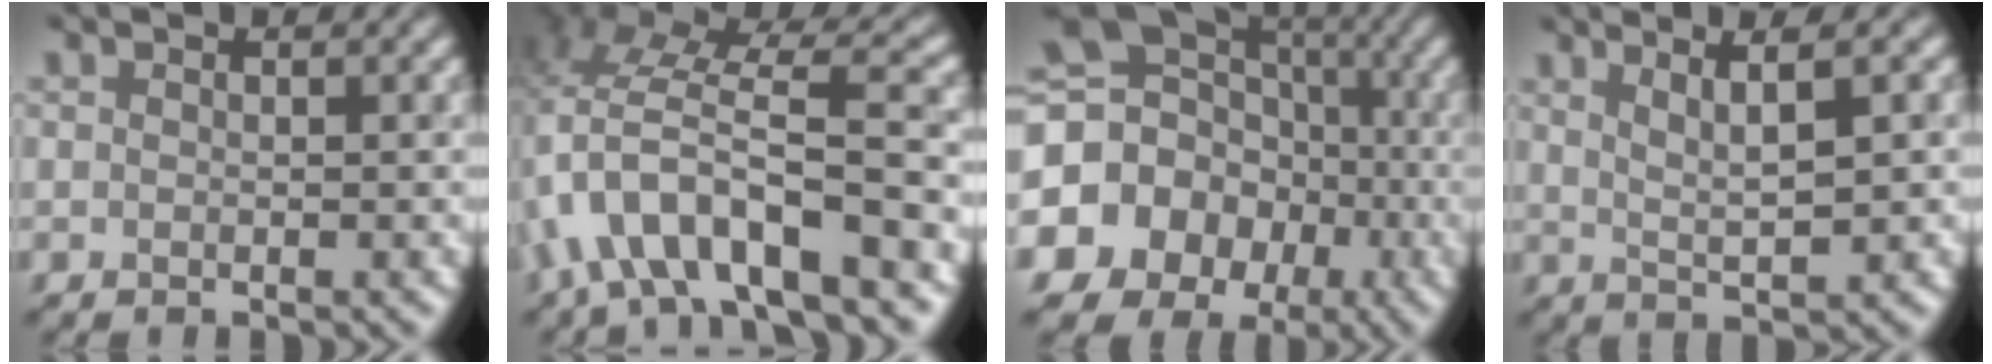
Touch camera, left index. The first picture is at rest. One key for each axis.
{"total": 10.0, "fx": -3.6, "fy": 4.2, "fz": 8.4, "tx": -0.148, "ty": 0.022, "tz": -0.065}
{"total": 18.3, "fx": -3.7, "fy": 17.0, "fz": 5.9, "tx": -0.163, "ty": -0.009, "tz": -0.083}
{"total": 3.4, "fx": 1.4, "fy": 0.6, "fz": 3.1, "tx": -0.049, "ty": 0.003, "tz": 0.029}